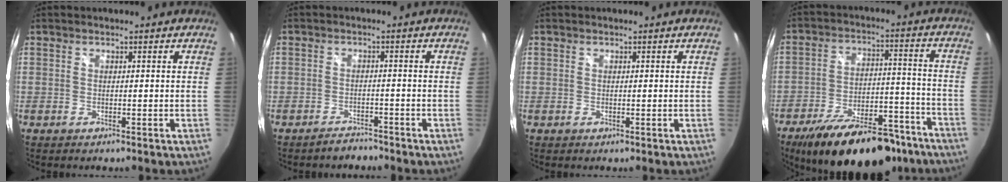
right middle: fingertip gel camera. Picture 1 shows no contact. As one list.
[{"total": 2.7, "force": [-2.5, 0.7, 0.4], "torque": [-0.015, 0.003, -0.040]}, {"total": 0.0}, {"total": 23.3, "force": [-17.6, 9.0, 12.3], "torque": [-0.210, 0.000, -0.244]}]